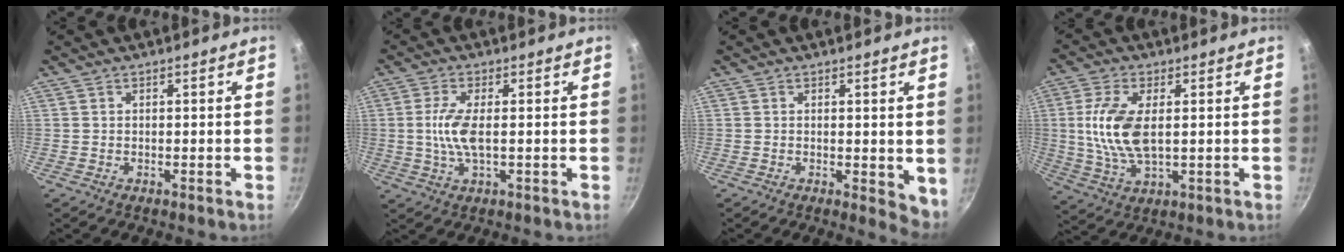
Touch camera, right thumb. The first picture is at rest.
{"total": 6.3, "force": [0.0, 2.1, 5.9], "torque": [-0.132, 0.001, -0.003]}
{"total": 4.4, "force": [0.4, 2.1, 3.9], "torque": [-0.045, -0.010, 0.007]}
{"total": 11.1, "force": [1.1, 5.3, 9.6], "torque": [-0.193, -0.003, 0.023]}